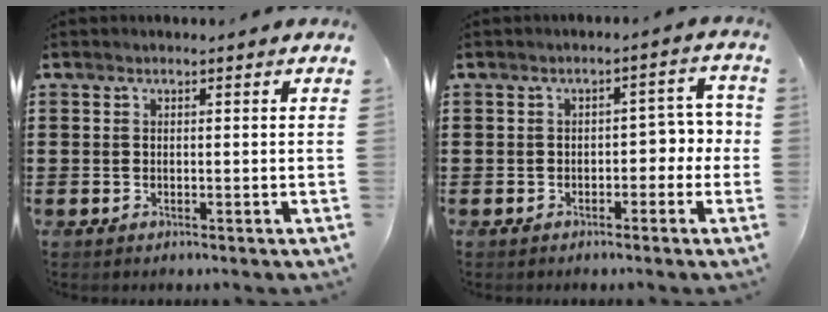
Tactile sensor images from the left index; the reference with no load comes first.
{"total": 3.0, "force": [-1.2, 1.7, 2.2], "torque": [-0.044, 0.007, -0.028]}